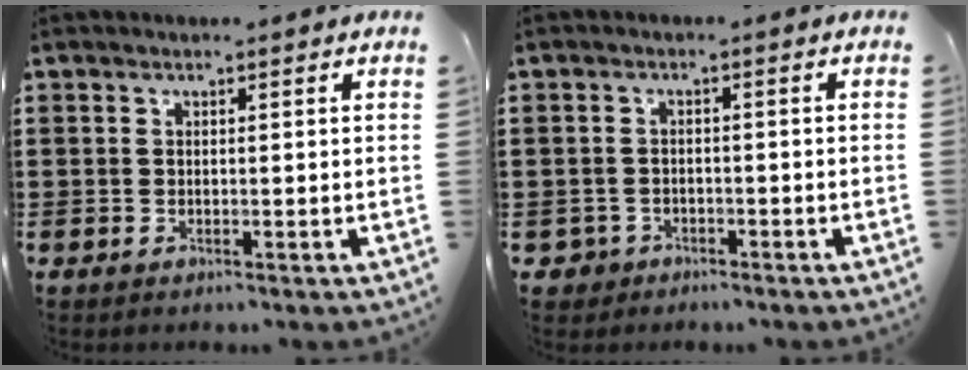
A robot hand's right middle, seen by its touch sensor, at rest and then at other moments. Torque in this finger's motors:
{"motor_torque": [-0.15, 0.03, 0.00, -0.02]}